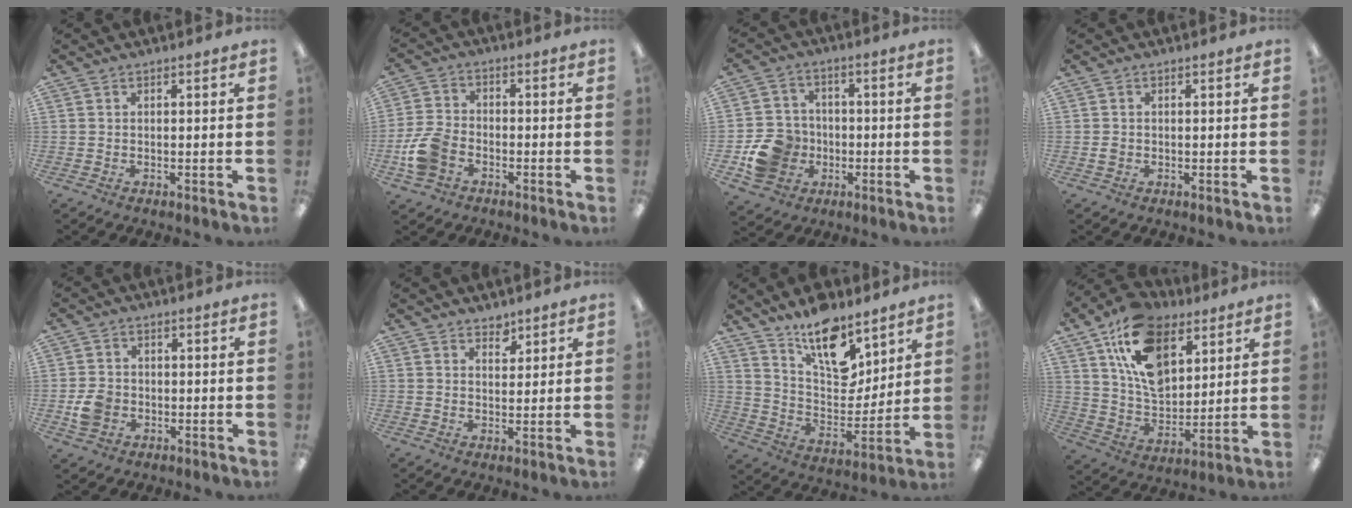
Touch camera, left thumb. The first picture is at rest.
{"total": 9.0, "force": [-3.7, 6.0, 5.4], "torque": [-0.121, 0.016, -0.070]}
{"total": 11.2, "force": [-3.4, 9.9, 3.9], "torque": [-0.084, 0.032, -0.054]}
{"total": 1.0, "force": [0.0, 0.9, 0.6], "torque": [-0.012, 0.005, -0.003]}
{"total": 5.3, "force": [-1.5, 4.4, 2.5], "torque": [-0.039, 0.008, -0.026]}
{"total": 3.0, "force": [2.6, 1.4, 0.5], "torque": [0.012, -0.019, 0.044]}
{"total": 15.9, "force": [11.6, 7.3, 8.0], "torque": [-0.127, -0.077, 0.207]}
{"total": 18.2, "force": [9.7, 11.0, 10.8], "torque": [-0.187, -0.028, 0.181]}